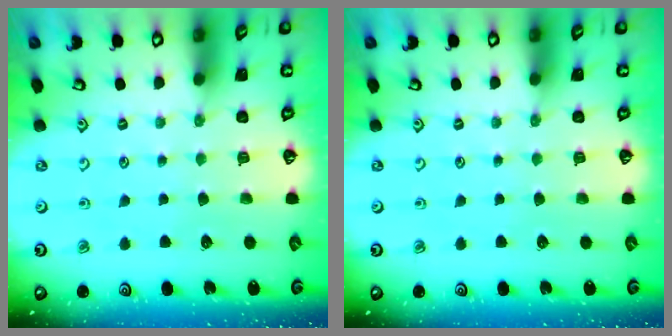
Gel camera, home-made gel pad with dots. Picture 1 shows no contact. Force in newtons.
{"total": 0.0}